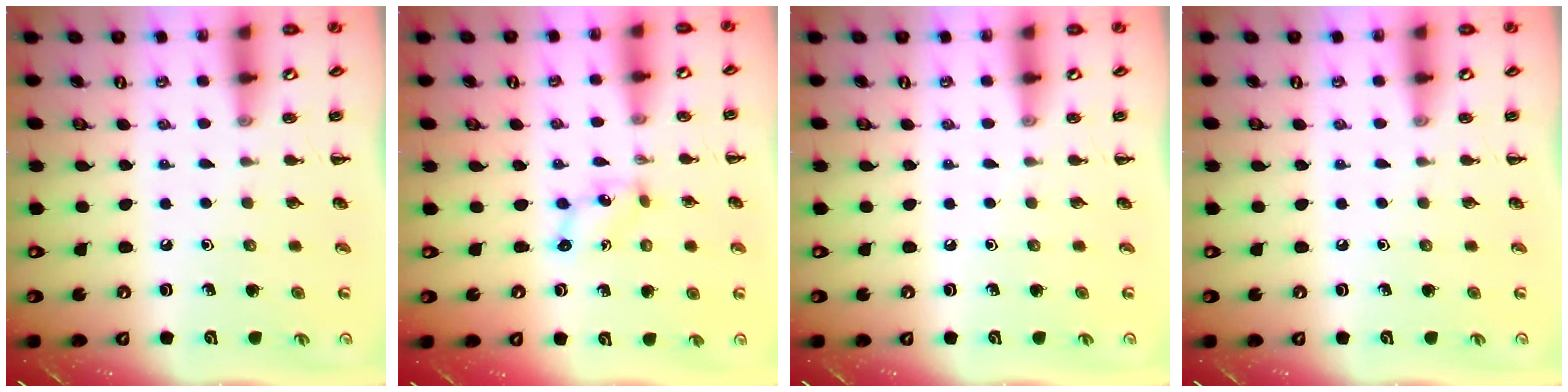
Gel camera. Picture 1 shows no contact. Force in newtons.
{"total": 1.7, "press": 1.6, "slide": 0.6}
{"total": 0.0}
{"total": 0.0}